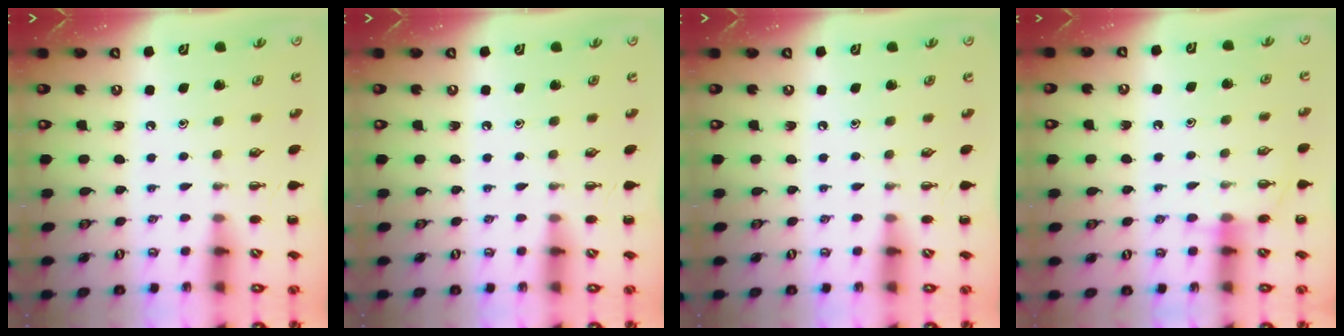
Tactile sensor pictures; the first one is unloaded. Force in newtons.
{"total": 0.0}
{"total": 0.0}
{"total": 5.4, "press": 5.3, "slide": 1.2}